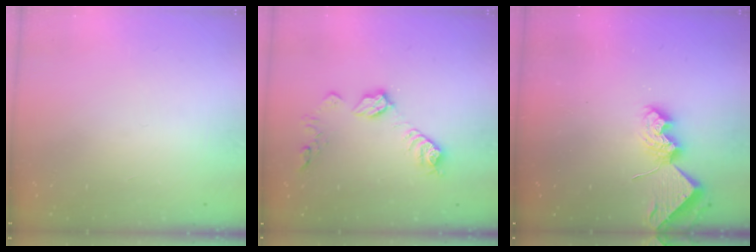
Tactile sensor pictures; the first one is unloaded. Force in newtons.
{"total": 11.4, "press": 11.4, "slide": 0.4}
{"total": 7.6, "press": 7.6, "slide": 0.8}